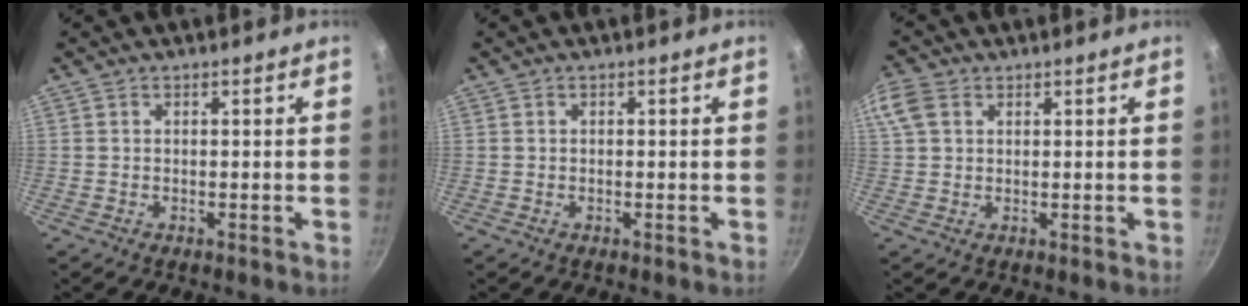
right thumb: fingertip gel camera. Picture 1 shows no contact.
{"total": 0.0}
{"total": 5.1, "force": [2.0, 3.6, 3.0], "torque": [-0.061, 0.007, 0.037]}